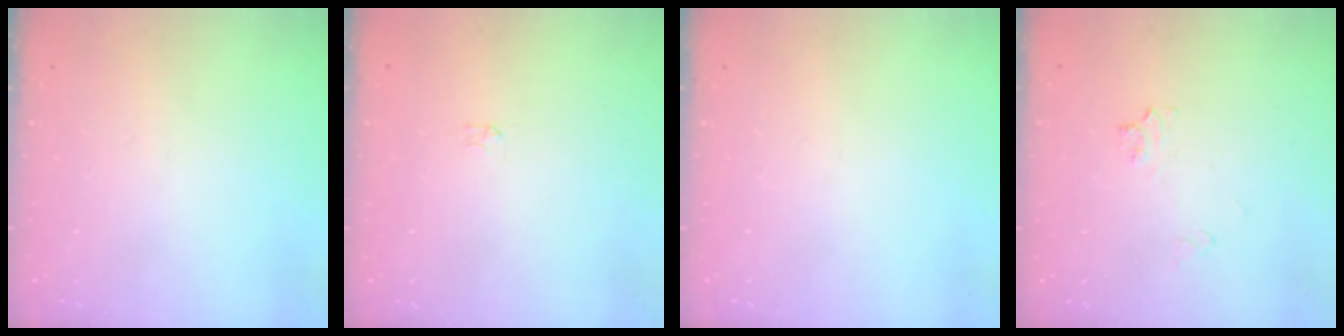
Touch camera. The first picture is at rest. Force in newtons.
{"total": 0.0}
{"total": 0.0}
{"total": 4.3, "press": 4.2, "slide": 0.5}